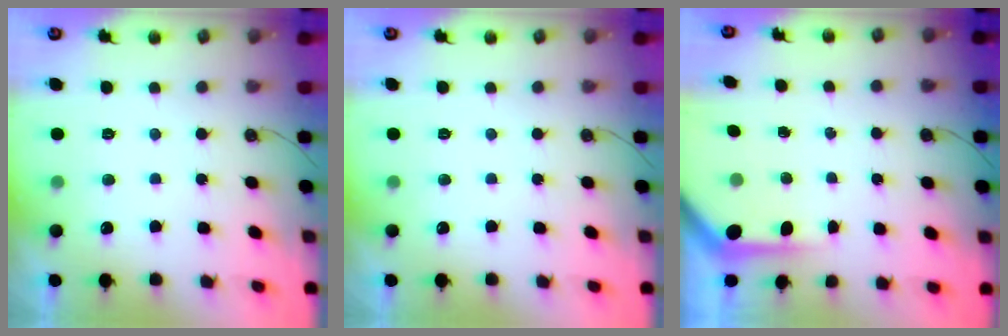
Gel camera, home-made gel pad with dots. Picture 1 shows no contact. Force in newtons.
{"total": 0.0}
{"total": 3.8, "press": 3.8, "slide": 0.4}